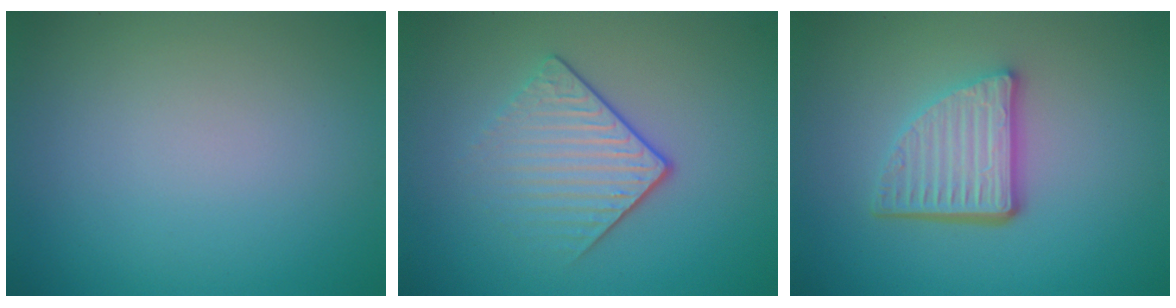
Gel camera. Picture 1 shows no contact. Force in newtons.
{"total": 3.9, "press": 2.8, "slide": 2.7}
{"total": 4.7, "press": 3.5, "slide": 3.3}